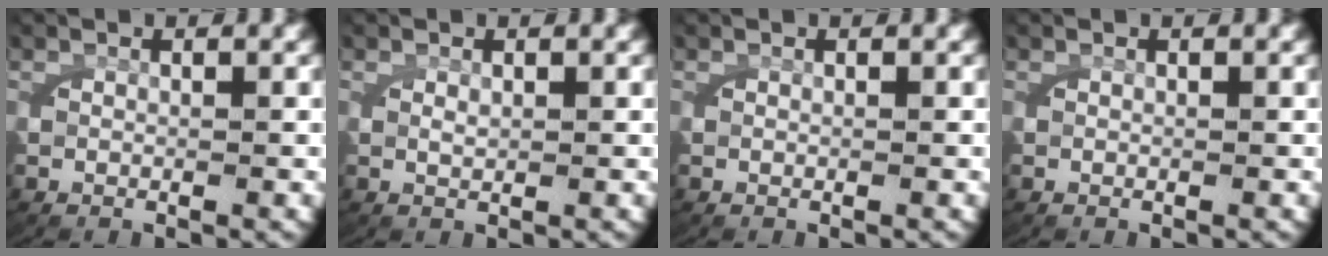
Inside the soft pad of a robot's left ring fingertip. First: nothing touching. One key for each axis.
{"total": 0.7, "fx": 0.5, "fy": 0.0, "fz": 0.5, "tx": -0.012, "ty": -0.004, "tz": 0.013}
{"total": 0.0}
{"total": 0.0}